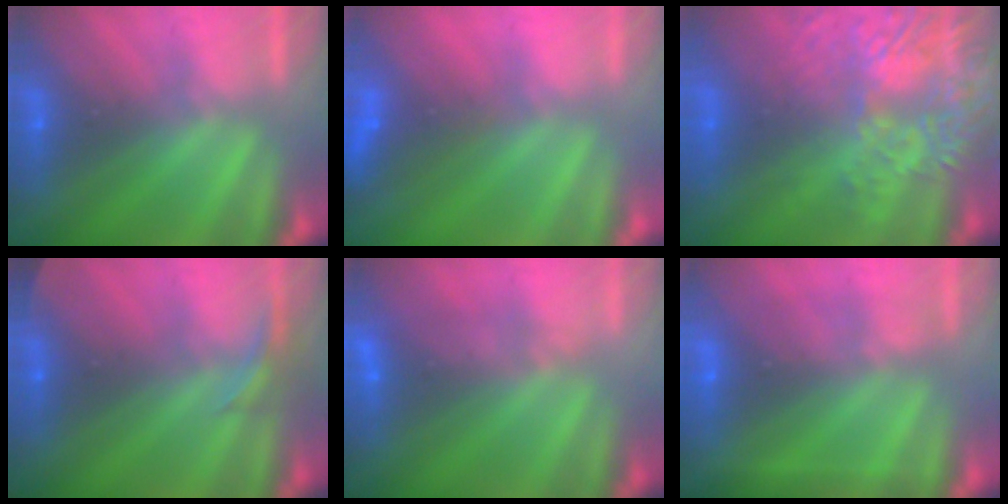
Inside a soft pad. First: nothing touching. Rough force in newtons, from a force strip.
{"total": 4.1}
{"total": 7.1}
{"total": 2.8}
{"total": 4.5}
{"total": 2.2}